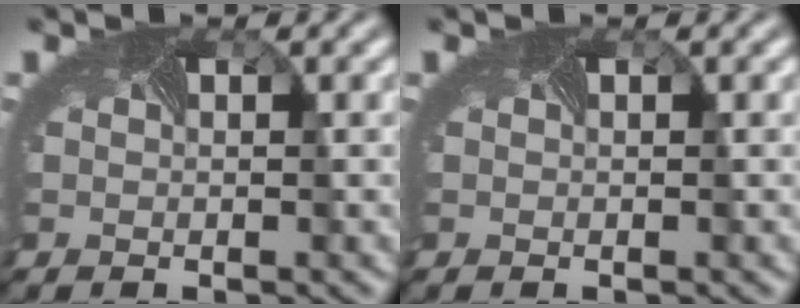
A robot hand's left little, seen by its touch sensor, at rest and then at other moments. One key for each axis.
{"total": 0.0}